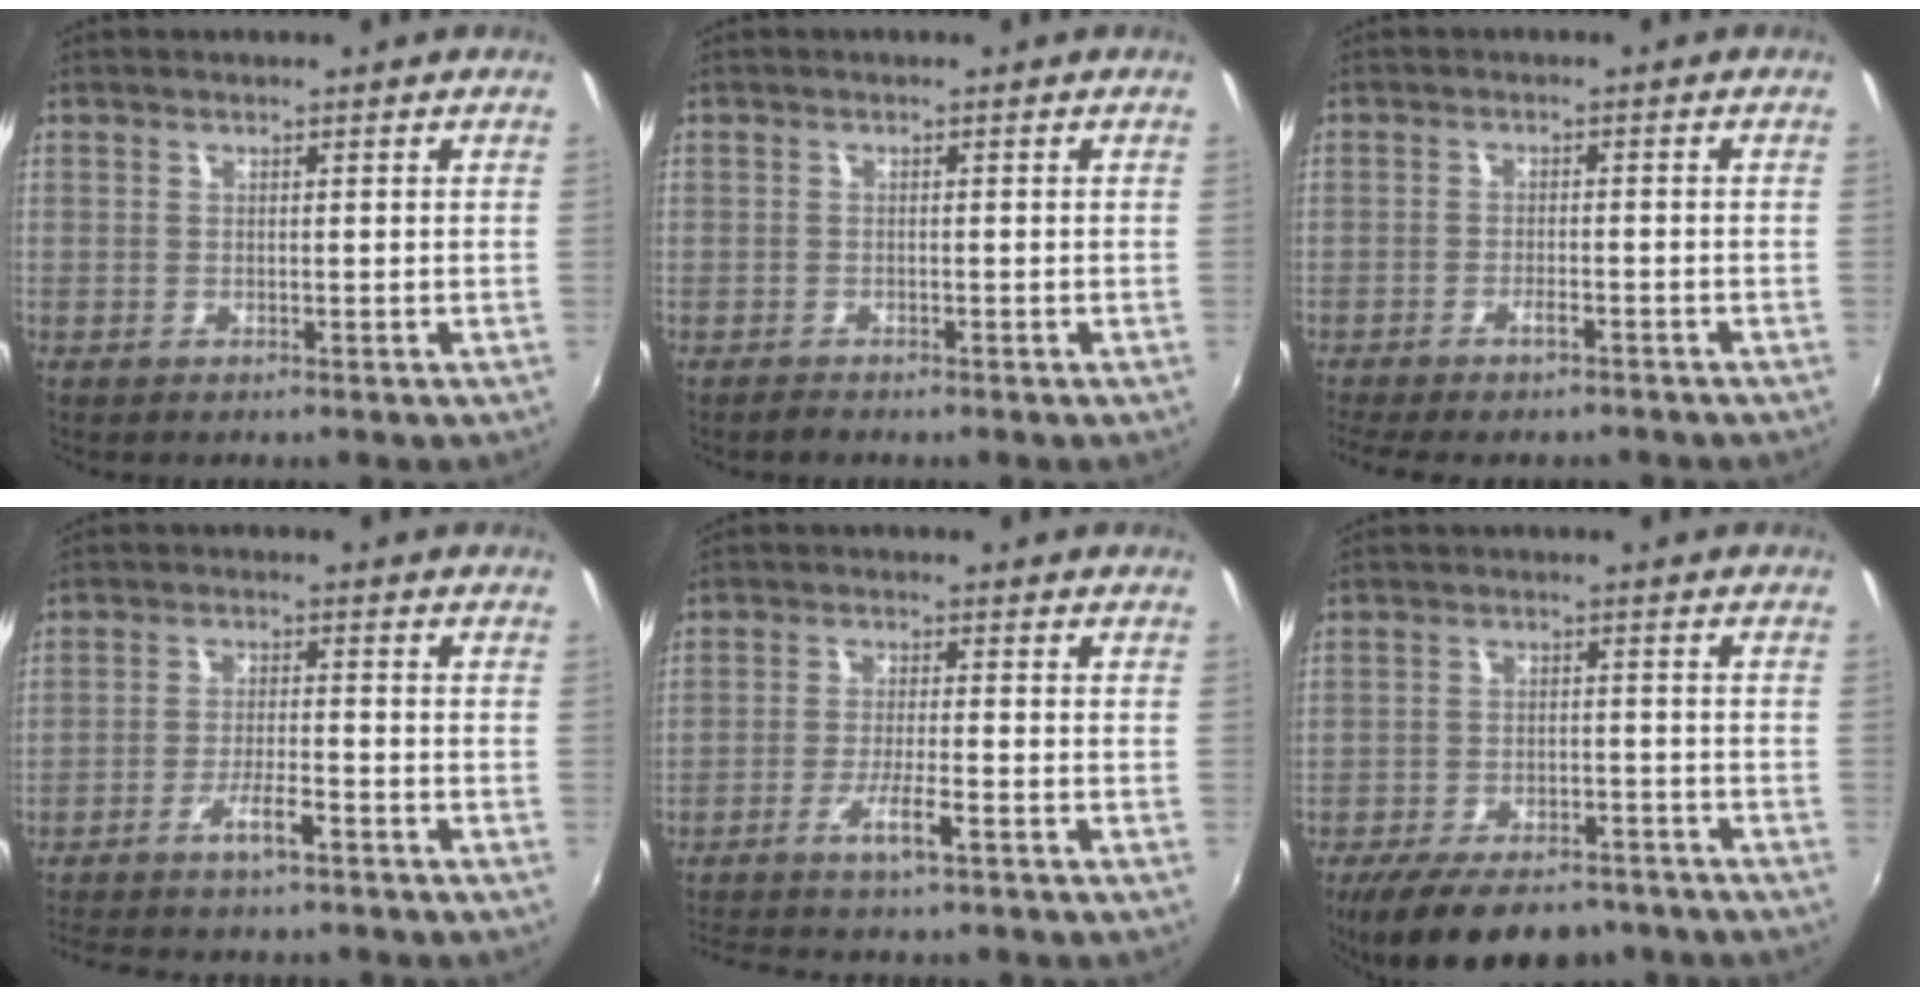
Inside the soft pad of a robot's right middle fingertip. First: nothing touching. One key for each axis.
{"total": 0.7, "fx": -0.5, "fy": 0.4, "fz": 0.0, "tx": -0.001, "ty": -0.002, "tz": -0.011}
{"total": 5.9, "fx": -5.0, "fy": 1.3, "fz": 2.9, "tx": -0.074, "ty": -0.014, "tz": -0.081}
{"total": 6.8, "fx": -5.6, "fy": 1.0, "fz": 3.8, "tx": -0.089, "ty": 0.002, "tz": -0.095}
{"total": 6.1, "fx": -4.6, "fy": 0.2, "fz": 4.0, "tx": -0.094, "ty": -0.006, "tz": -0.086}
{"total": 16.2, "fx": -12.5, "fy": 6.6, "fz": 8.0, "tx": -0.165, "ty": -0.018, "tz": -0.179}